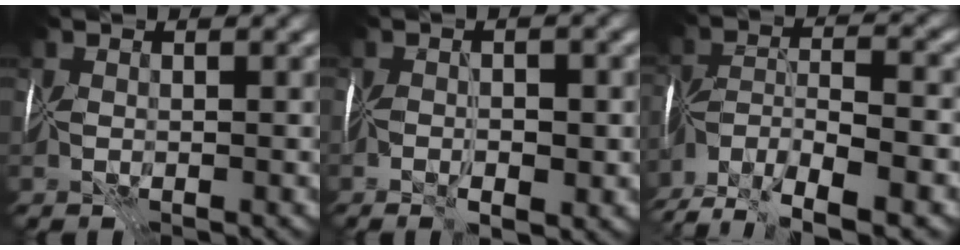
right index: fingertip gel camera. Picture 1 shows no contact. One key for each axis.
{"total": 2.4, "fx": -1.1, "fy": 0.8, "fz": 1.9, "tx": -0.029, "ty": -0.005, "tz": -0.018}
{"total": 8.7, "fx": -6.2, "fy": 2.8, "fz": 5.4, "tx": -0.092, "ty": 0.001, "tz": -0.120}